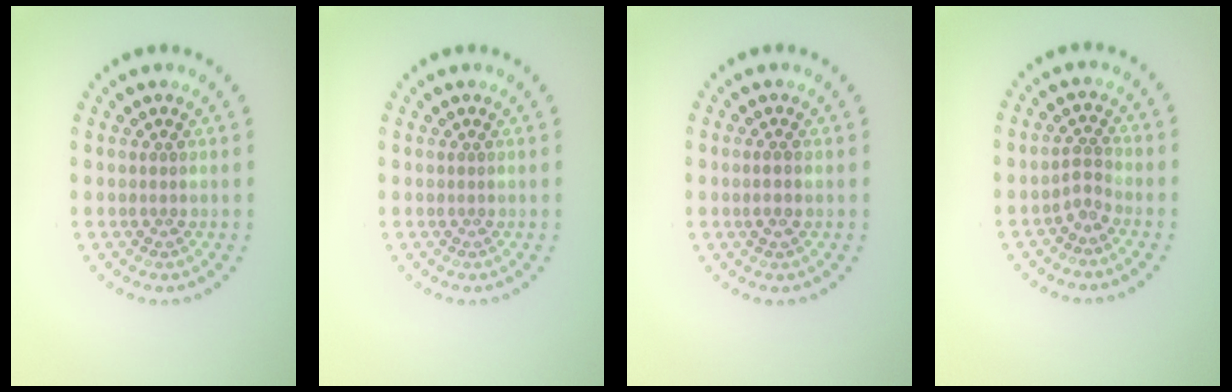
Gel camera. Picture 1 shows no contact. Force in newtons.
{"total": 0.0}
{"total": 1.1, "press": 1.0, "slide": 0.6}
{"total": 1.6, "press": 1.0, "slide": 1.2}